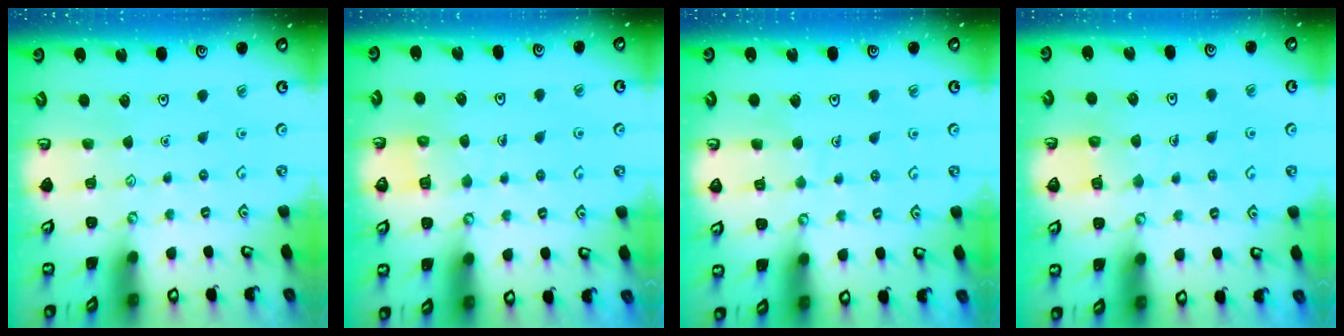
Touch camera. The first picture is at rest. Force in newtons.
{"total": 5.9, "press": 5.9, "slide": 0.6}
{"total": 3.3, "press": 3.3, "slide": 0.3}
{"total": 5.4, "press": 5.4, "slide": 0.4}